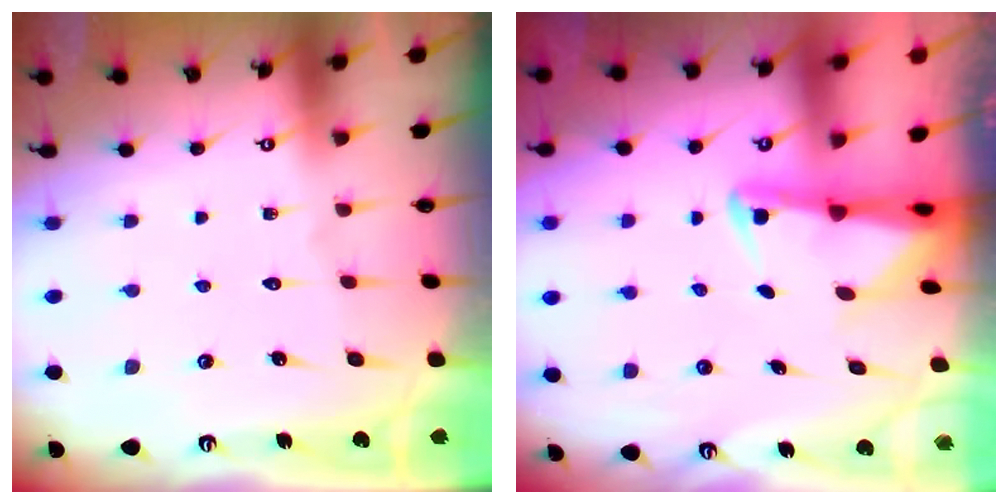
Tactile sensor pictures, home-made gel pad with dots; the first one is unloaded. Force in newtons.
{"total": 2.7, "press": 2.6, "slide": 0.6}